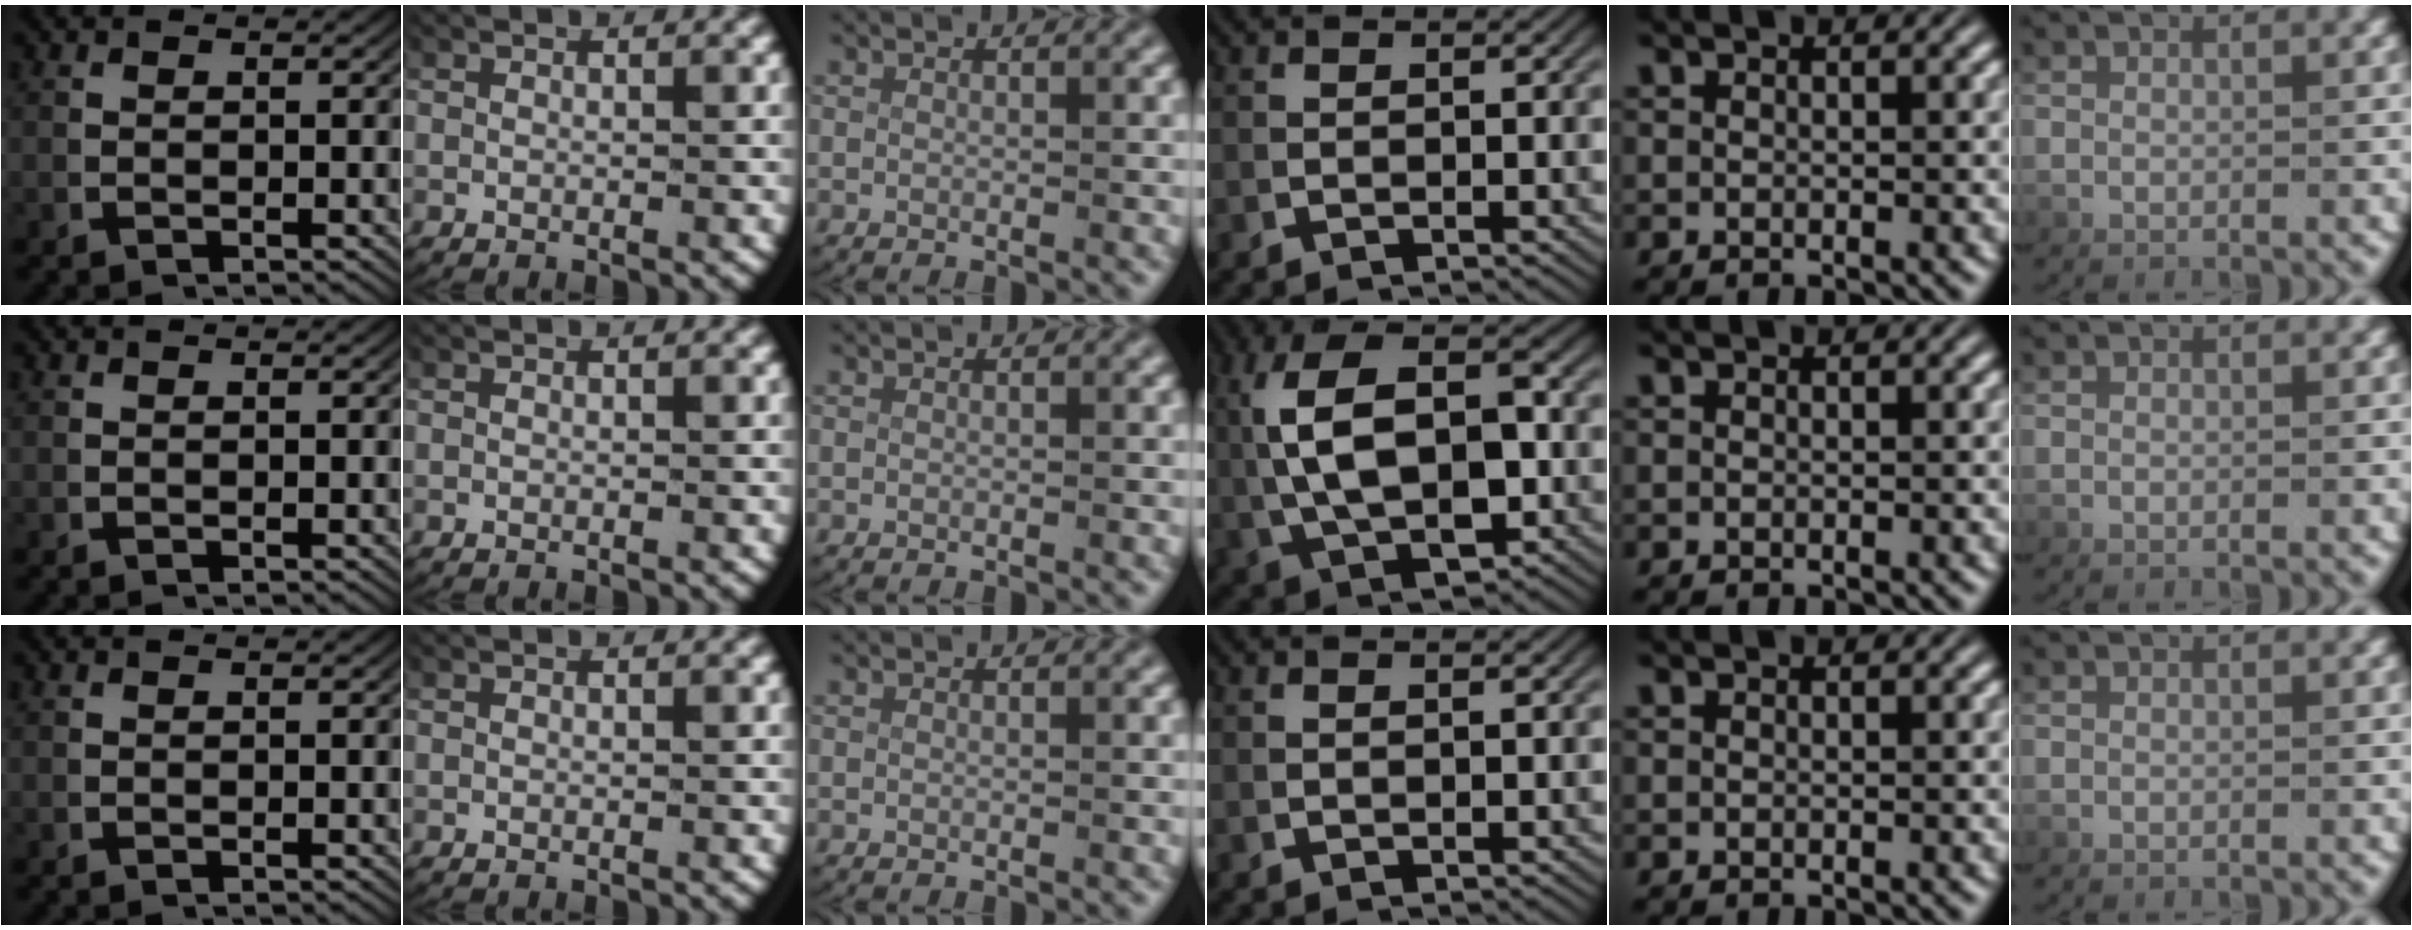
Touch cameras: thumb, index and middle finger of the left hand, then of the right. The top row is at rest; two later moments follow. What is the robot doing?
{"motion": "lift_and_place", "object": "coat"}